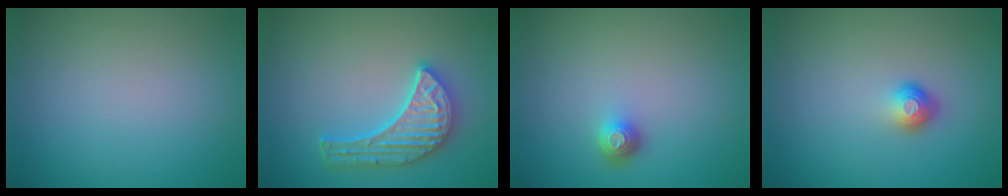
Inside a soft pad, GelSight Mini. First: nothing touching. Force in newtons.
{"total": 5.0, "press": 4.3, "slide": 2.7}
{"total": 1.6, "press": 1.3, "slide": 1.0}
{"total": 1.9, "press": 1.3, "slide": 1.4}